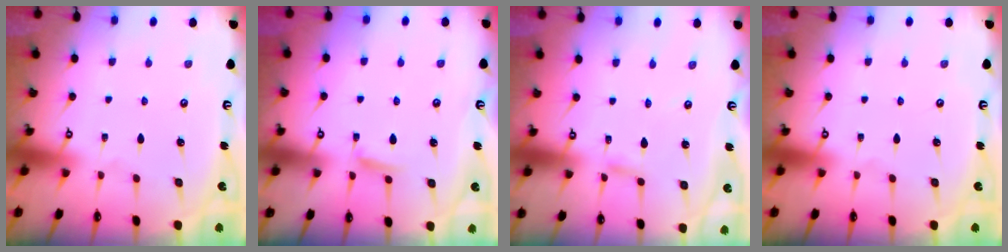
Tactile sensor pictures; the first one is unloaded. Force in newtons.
{"total": 5.0, "press": 4.9, "slide": 0.8}
{"total": 2.3, "press": 2.3, "slide": 0.1}
{"total": 0.0}